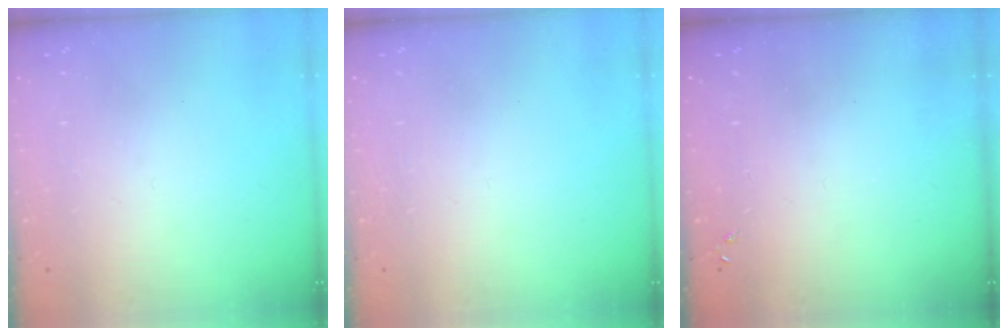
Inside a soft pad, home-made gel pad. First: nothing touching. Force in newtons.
{"total": 0.0}
{"total": 0.0}